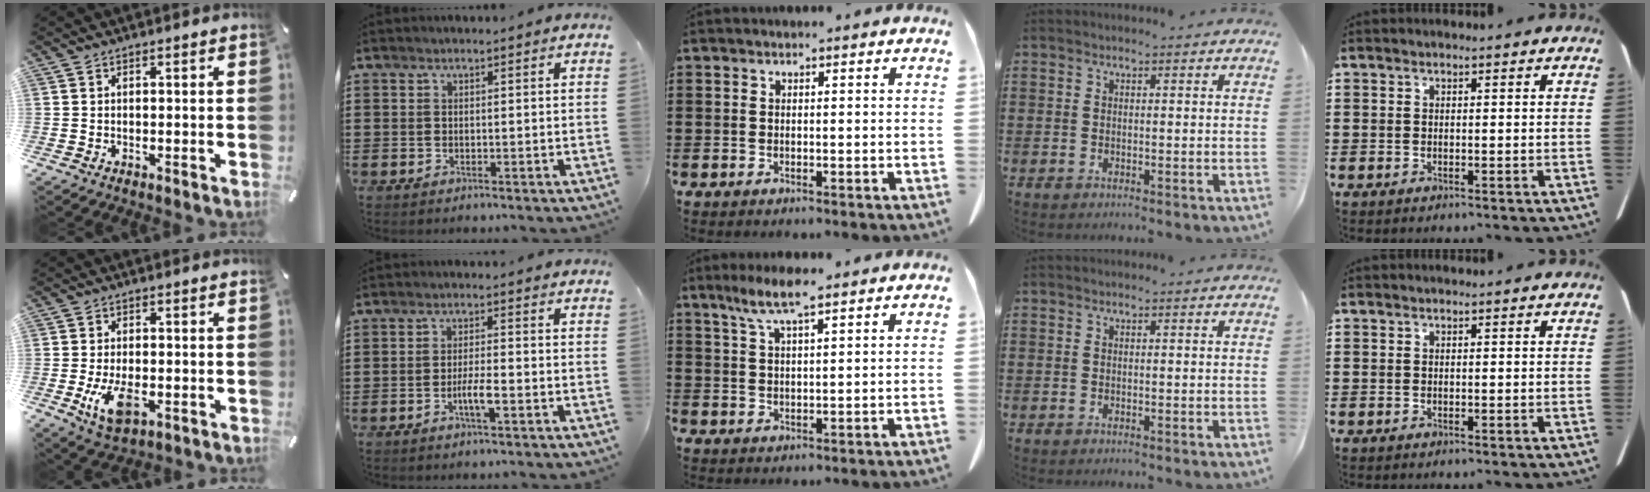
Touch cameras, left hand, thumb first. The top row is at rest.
{"thumb": {"total": 7.8, "force": [-2.1, 4.3, 6.2], "torque": [-0.130, -0.006, -0.038]}, "index": {"total": 3.6, "force": [-1.4, 0.6, 3.3], "torque": [-0.063, 0.000, -0.027]}, "middle": {"total": 6.1, "force": [4.1, 1.0, 4.4], "torque": [-0.095, 0.000, 0.071]}}